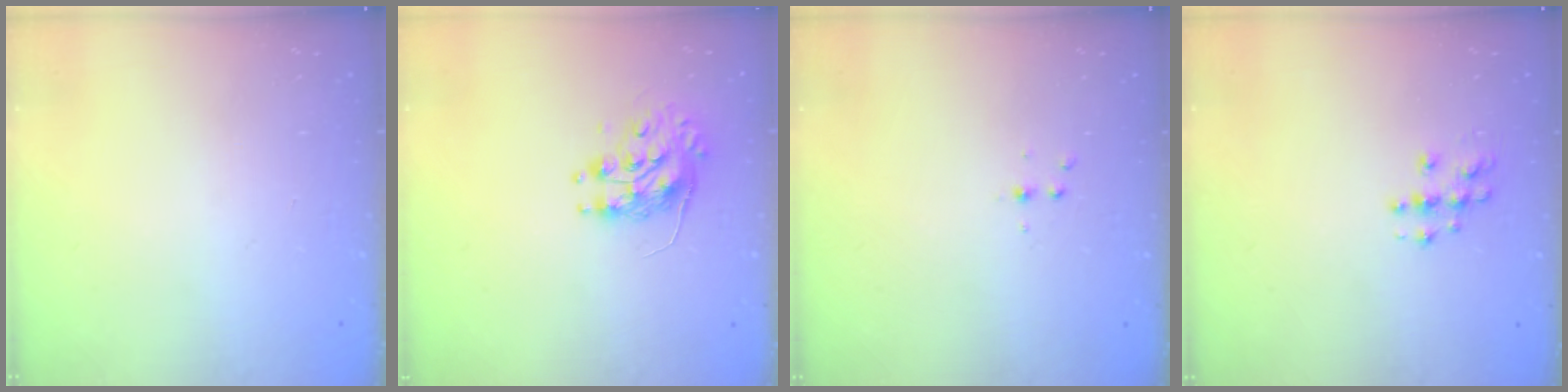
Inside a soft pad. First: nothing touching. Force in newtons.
{"total": 8.7, "press": 8.7, "slide": 0.8}
{"total": 3.2, "press": 3.1, "slide": 0.4}
{"total": 5.2, "press": 5.1, "slide": 0.5}